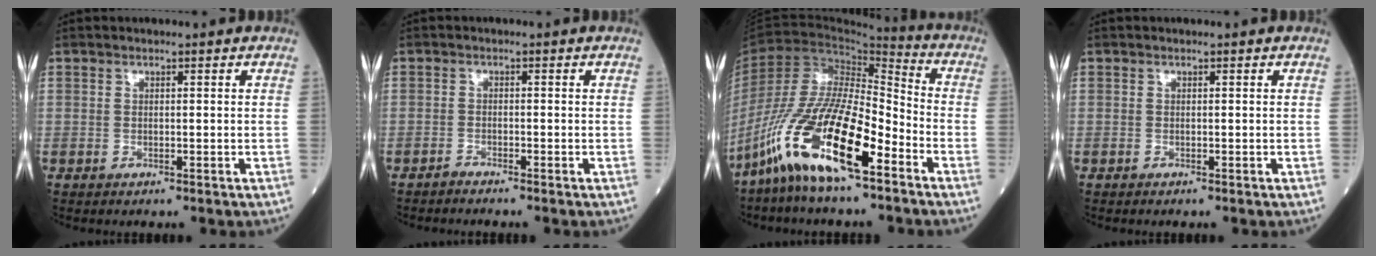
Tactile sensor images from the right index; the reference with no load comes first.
{"total": 1.1, "force": [-1.1, -0.3, 0.1], "torque": [-0.004, -0.002, -0.021]}
{"total": 18.0, "force": [-10.6, 3.4, 14.1], "torque": [-0.296, -0.018, -0.198]}
{"total": 0.0}